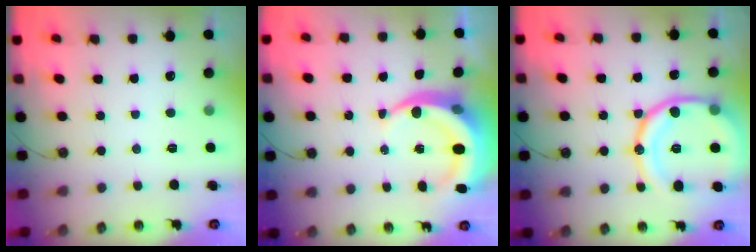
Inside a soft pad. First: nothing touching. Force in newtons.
{"total": 9.5, "press": 9.5, "slide": 1.1}
{"total": 19.6, "press": 19.5, "slide": 2.0}